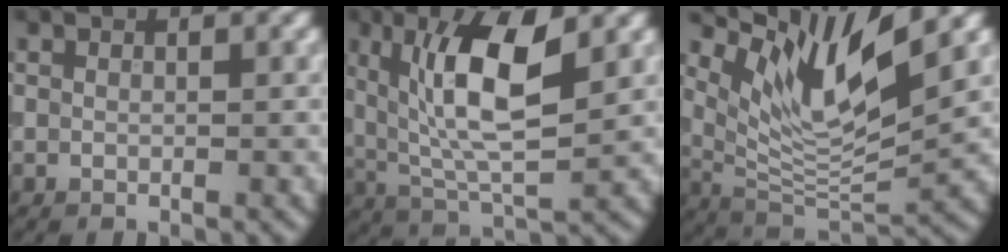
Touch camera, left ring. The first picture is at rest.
{"total": 8.6, "force": [2.6, 2.8, 7.8], "torque": [-0.144, -0.006, 0.047]}
{"total": 8.5, "force": [4.8, 2.2, 6.6], "torque": [-0.128, -0.008, 0.095]}